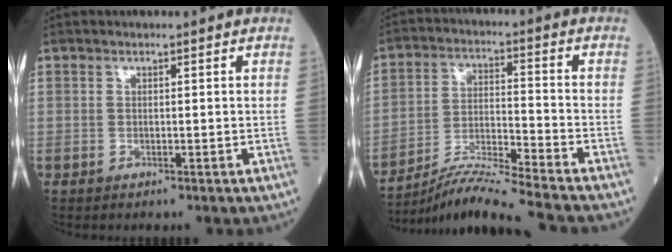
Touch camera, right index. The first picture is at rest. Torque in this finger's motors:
{"motor_torque": [0.69, -0.70, 0.32, 0.08]}